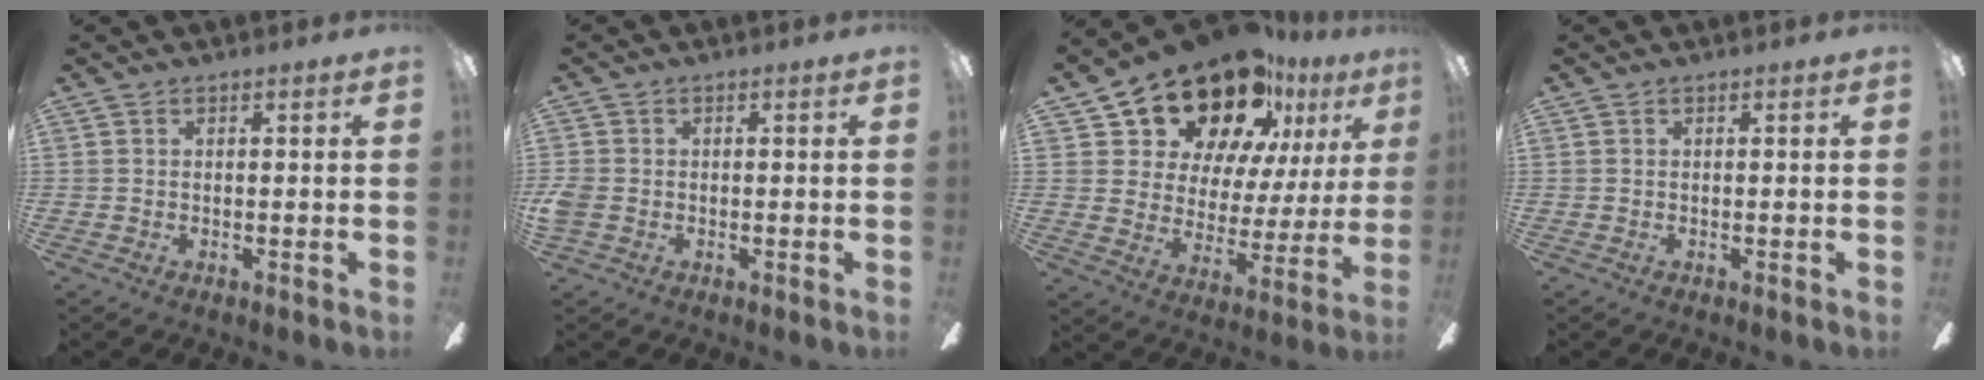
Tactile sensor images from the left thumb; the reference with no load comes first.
{"total": 3.0, "force": [-0.7, 2.4, 1.6], "torque": [-0.040, 0.003, -0.014]}
{"total": 20.7, "force": [16.1, 9.7, 8.5], "torque": [-0.157, -0.107, 0.290]}
{"total": 0.0}